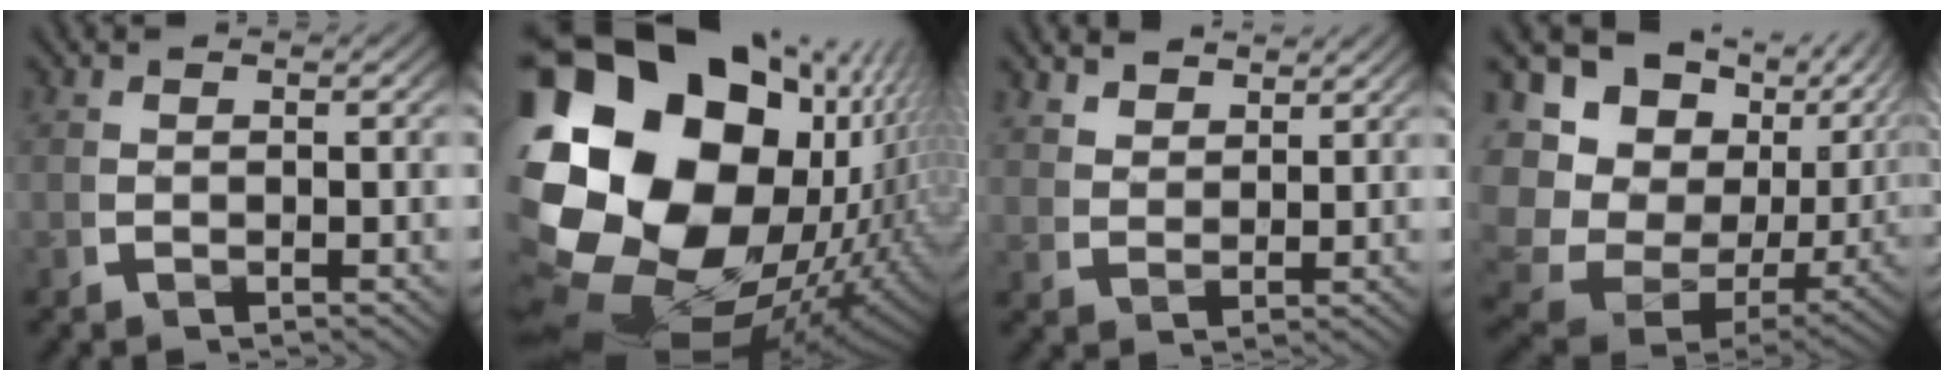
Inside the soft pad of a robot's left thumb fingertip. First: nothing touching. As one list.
[{"total": 29.9, "force": [-2.1, 21.4, 20.8], "torque": [-0.420, -0.092, 0.001]}, {"total": 3.5, "force": [3.4, 0.8, 0.6], "torque": [-0.005, 0.001, 0.068]}, {"total": 17.5, "force": [1.1, 13.5, 11.2], "torque": [-0.215, -0.024, 0.012]}]